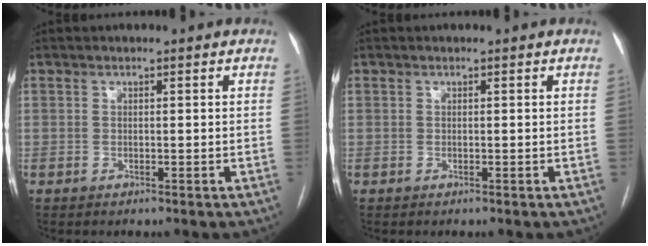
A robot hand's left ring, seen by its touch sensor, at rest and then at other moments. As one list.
[{"total": 0.0}]